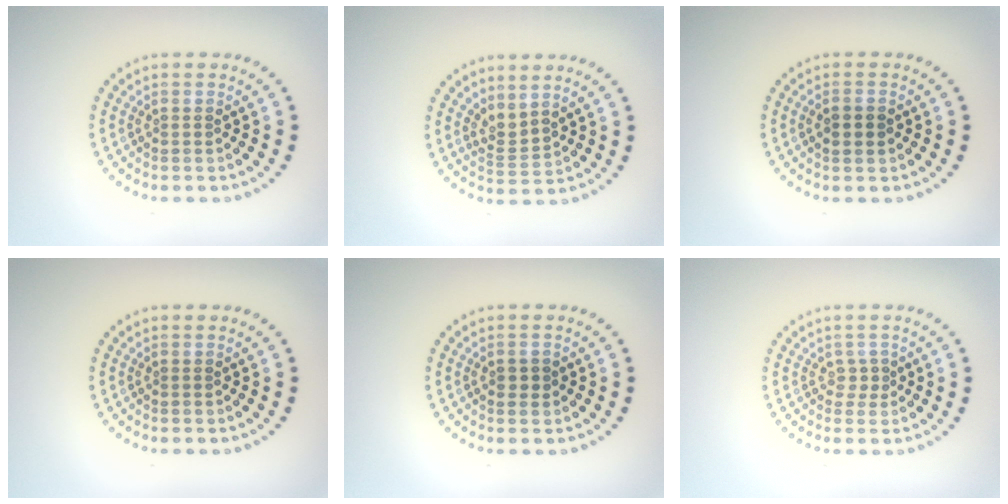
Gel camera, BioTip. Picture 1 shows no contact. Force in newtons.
{"total": 2.1, "press": 1.5, "slide": 1.5}
{"total": 1.5, "press": 1.5, "slide": 0.1}
{"total": 0.0}
{"total": 1.3, "press": 1.3, "slide": 0.3}
{"total": 0.9, "press": 0.8, "slide": 0.6}